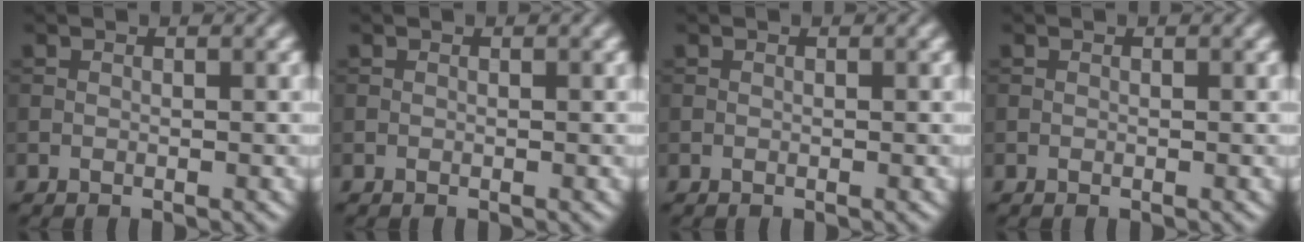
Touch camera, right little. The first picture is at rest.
{"total": 0.0}
{"total": 0.0}
{"total": 0.0}